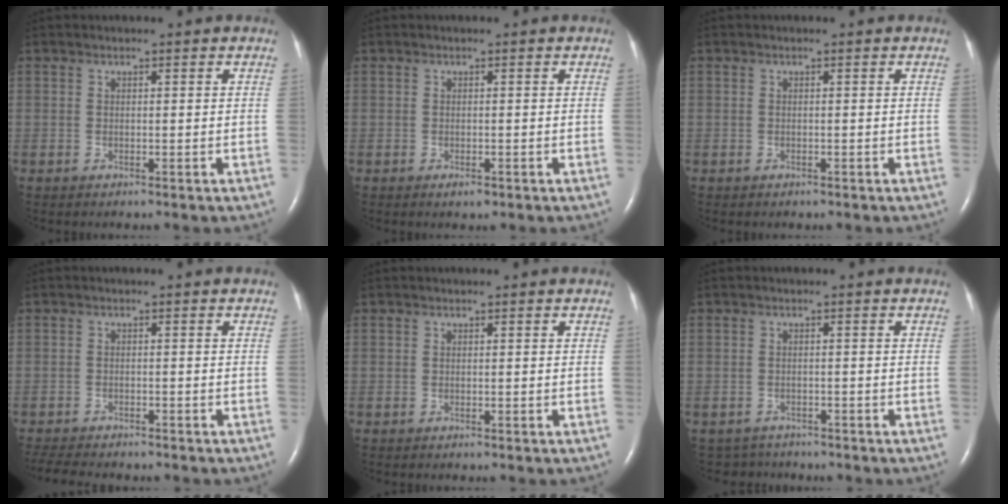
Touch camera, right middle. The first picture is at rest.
{"total": 1.0, "force": [-0.6, 0.3, 0.7], "torque": [-0.013, -0.002, -0.006]}
{"total": 0.0}
{"total": 8.1, "force": [-7.1, 1.8, 3.4], "torque": [-0.058, -0.008, -0.104]}
{"total": 0.0}
{"total": 3.2, "force": [-2.9, 1.2, -0.7], "torque": [0.005, -0.001, -0.044]}